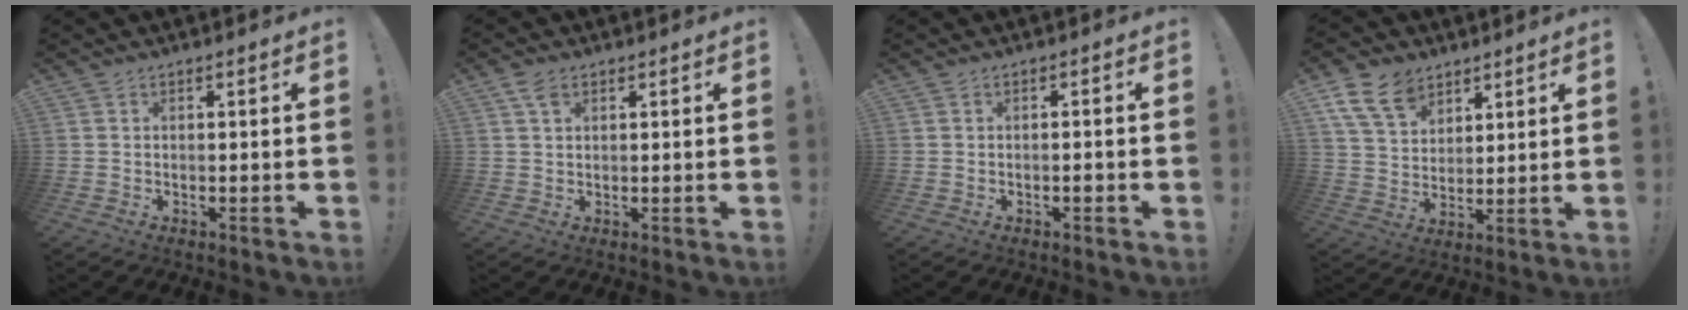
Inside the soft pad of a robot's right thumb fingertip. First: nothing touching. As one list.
[{"total": 3.5, "force": [1.9, 1.9, 2.2], "torque": [-0.037, -0.004, 0.036]}, {"total": 1.5, "force": [-0.9, 0.1, 1.2], "torque": [-0.024, 0.005, -0.015]}, {"total": 12.1, "force": [7.6, 7.9, 5.3], "torque": [-0.102, -0.033, 0.149]}]